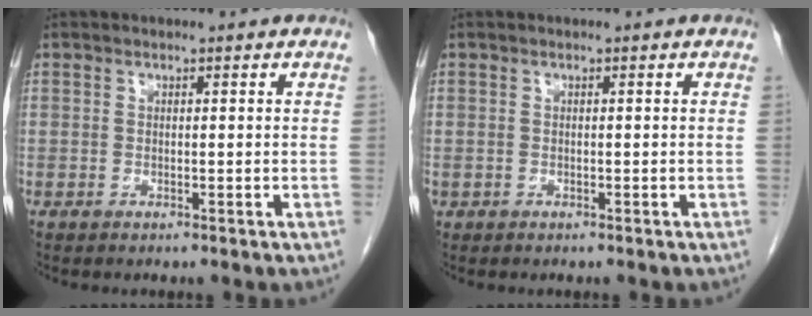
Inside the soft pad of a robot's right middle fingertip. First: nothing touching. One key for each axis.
{"total": 0.0}